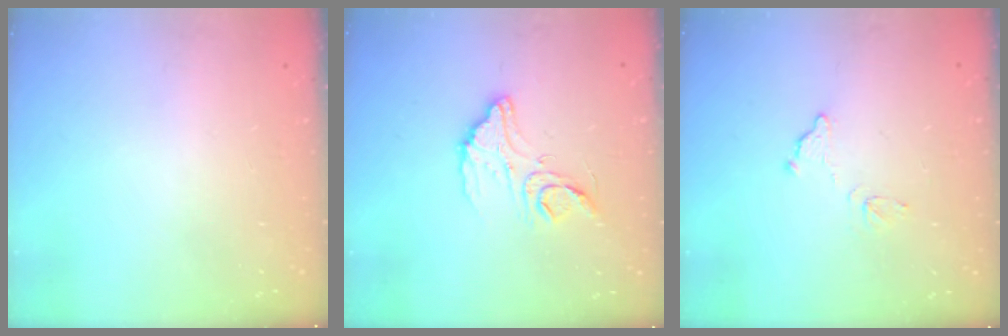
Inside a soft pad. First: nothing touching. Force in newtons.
{"total": 13.1, "press": 13.1, "slide": 0.8}
{"total": 7.9, "press": 7.9, "slide": 0.4}